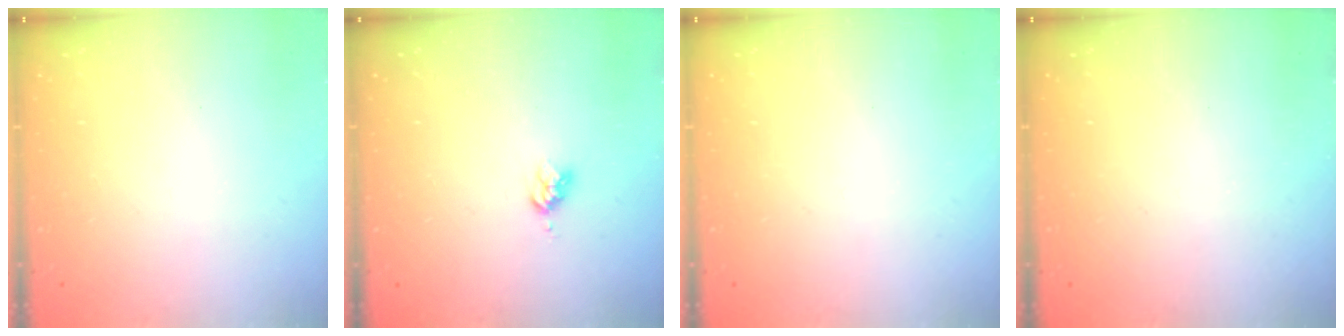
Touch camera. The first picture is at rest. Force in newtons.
{"total": 3.6, "press": 3.5, "slide": 0.4}
{"total": 0.0}
{"total": 0.0}